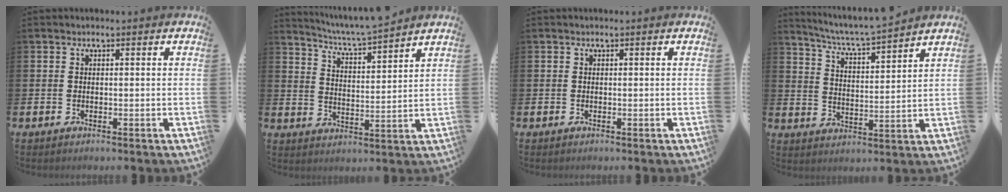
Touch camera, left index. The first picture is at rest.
{"total": 5.6, "force": [5.5, -0.4, 1.0], "torque": [-0.040, -0.041, 0.094]}
{"total": 0.0}
{"total": 5.7, "force": [5.5, -0.3, 1.4], "torque": [-0.049, -0.045, 0.092]}